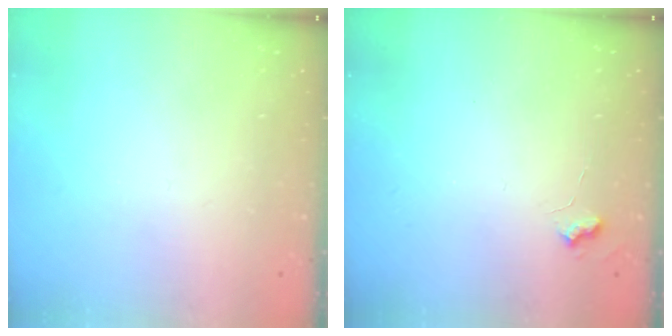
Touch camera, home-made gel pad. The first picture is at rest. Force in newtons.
{"total": 4.1, "press": 4.0, "slide": 0.6}